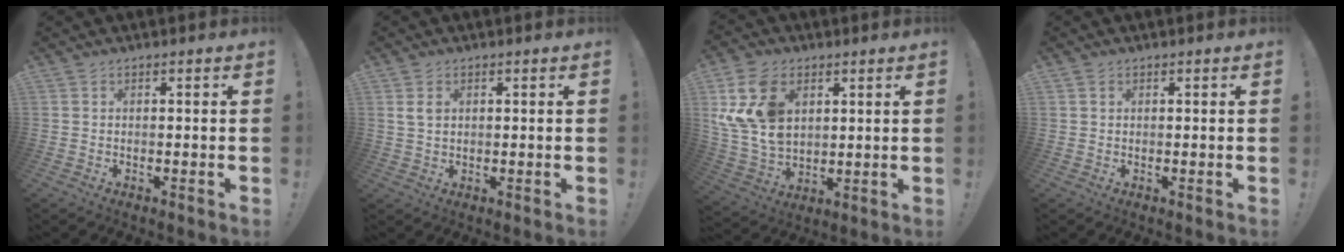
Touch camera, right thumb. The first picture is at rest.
{"total": 2.9, "force": [1.3, 1.9, 1.7], "torque": [-0.028, -0.001, 0.023]}
{"total": 17.3, "force": [5.9, 12.2, 10.8], "torque": [-0.212, -0.026, 0.115]}
{"total": 1.0, "force": [0.6, 0.8, 0.1], "torque": [-0.004, 0.002, 0.012]}